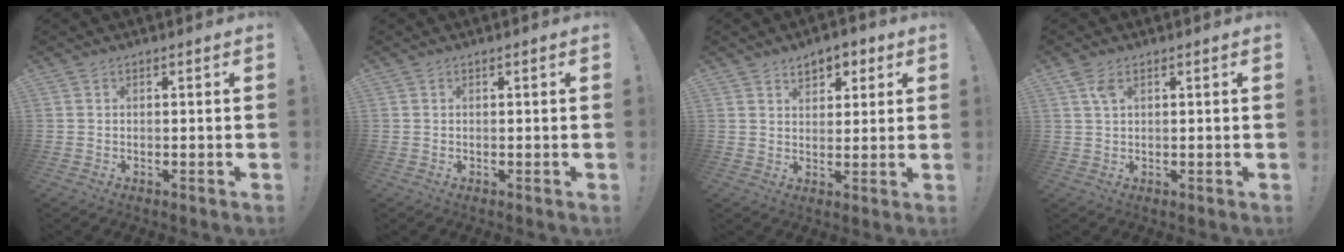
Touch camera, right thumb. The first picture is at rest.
{"total": 0.0}
{"total": 5.8, "force": [3.3, 4.1, 2.5], "torque": [-0.029, -0.011, 0.058]}
{"total": 3.3, "force": [1.5, 1.5, 2.6], "torque": [-0.051, 0.001, 0.028]}